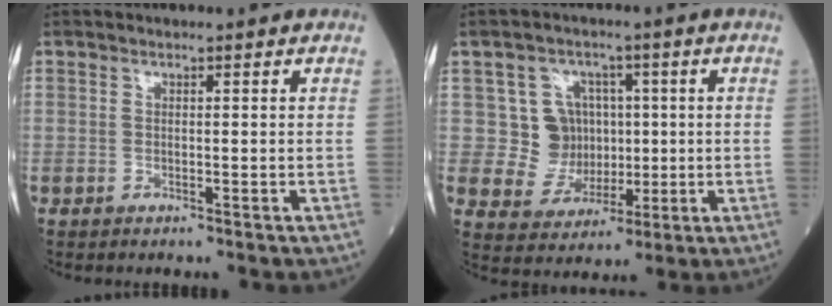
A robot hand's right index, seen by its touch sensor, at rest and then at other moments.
{"total": 7.4, "force": [1.2, 7.2, 1.4], "torque": [-0.022, 0.023, 0.030]}